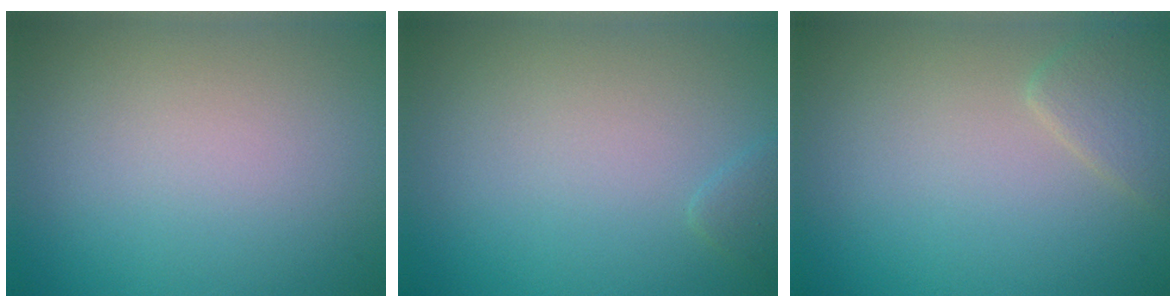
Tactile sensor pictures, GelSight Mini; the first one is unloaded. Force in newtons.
{"total": 0.8, "press": 0.8, "slide": 0.1}
{"total": 1.9, "press": 1.9, "slide": 0.1}